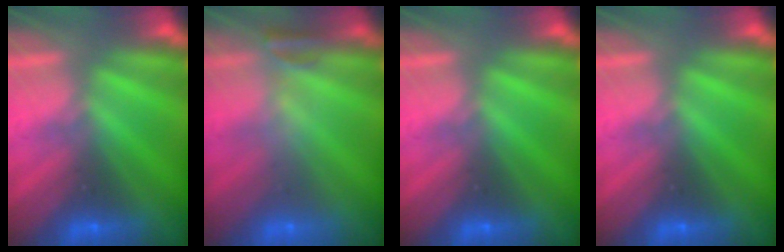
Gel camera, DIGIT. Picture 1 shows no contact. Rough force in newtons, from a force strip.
{"total": 2.4}
{"total": 0.0}
{"total": 0.0}